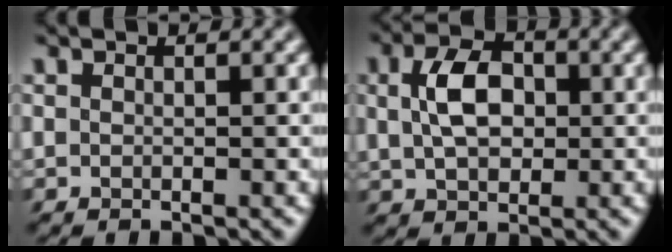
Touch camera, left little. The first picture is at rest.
{"total": 4.8, "force": [0.1, 3.0, 3.8], "torque": [-0.071, 0.009, -0.006]}